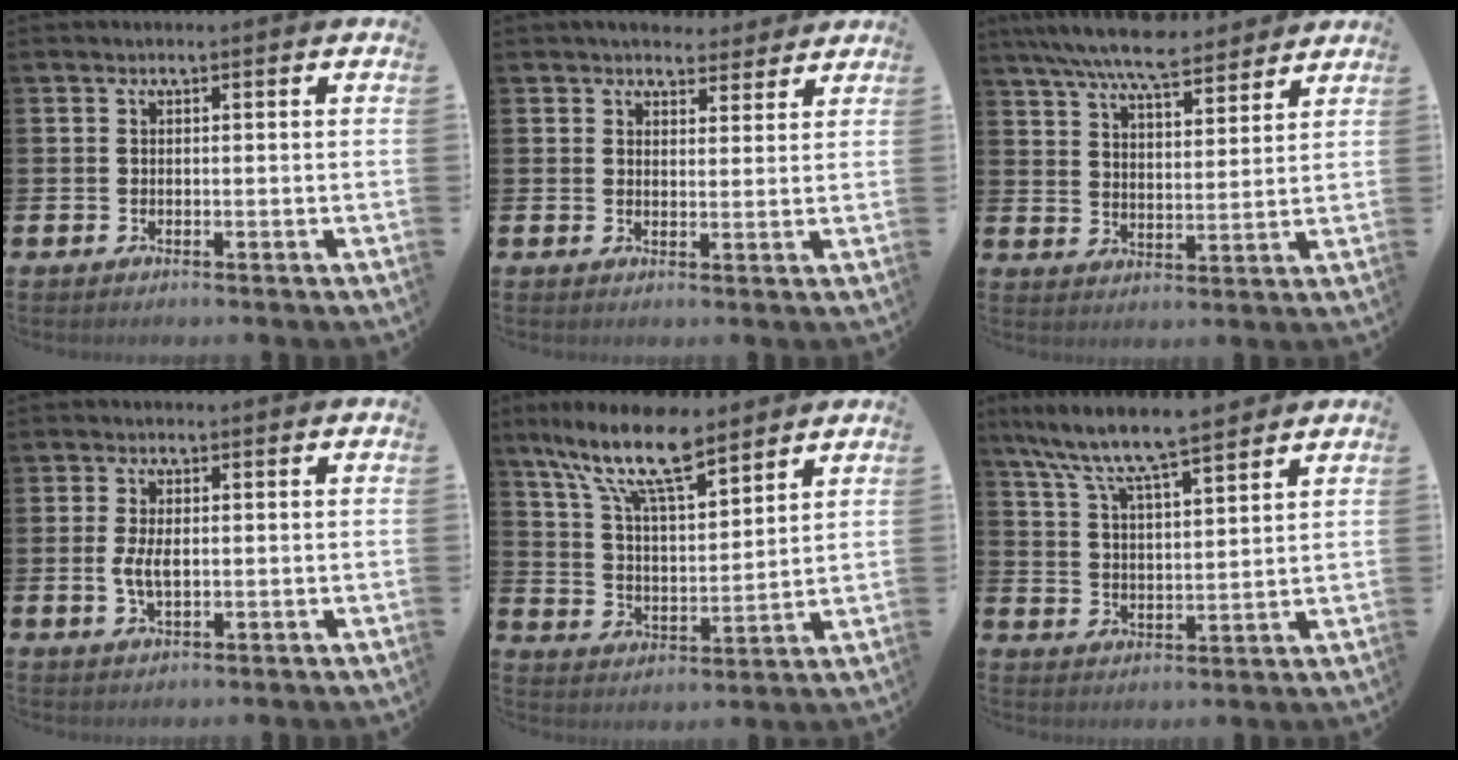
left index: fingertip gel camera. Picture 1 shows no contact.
{"total": 4.6, "force": [4.3, 1.7, 0.2], "torque": [-0.001, -0.024, 0.077]}
{"total": 8.0, "force": [7.5, 1.2, 2.7], "torque": [-0.075, -0.036, 0.134]}
{"total": 3.4, "force": [0.0, 1.7, 2.9], "torque": [-0.056, 0.005, -0.001]}
{"total": 12.4, "force": [9.7, 3.6, 6.9], "torque": [-0.153, -0.039, 0.169]}
{"total": 8.2, "force": [7.6, 0.6, 3.0], "torque": [-0.089, -0.047, 0.134]}